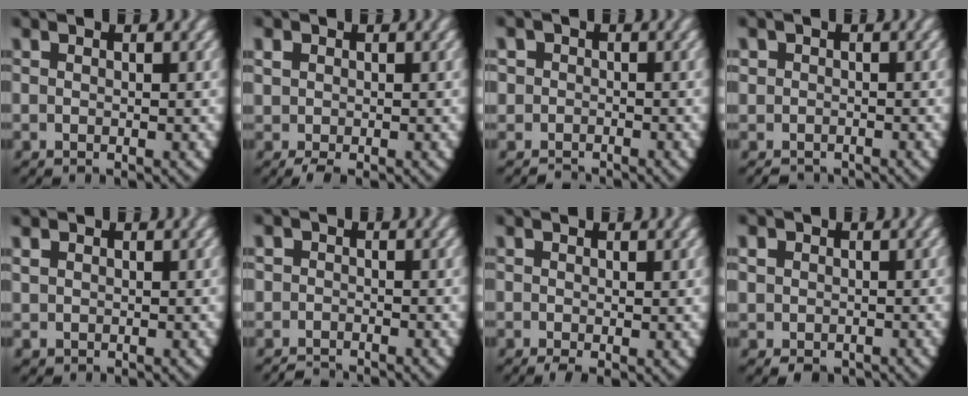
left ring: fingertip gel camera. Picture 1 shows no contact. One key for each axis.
{"total": 1.8, "fx": -0.3, "fy": 1.4, "fz": 1.0, "tx": -0.032, "ty": -0.018, "tz": 0.008}
{"total": 3.2, "fx": -1.3, "fy": 2.9, "fz": 0.3, "tx": -0.012, "ty": -0.007, "tz": -0.028}
{"total": 2.6, "fx": -1.3, "fy": 2.2, "fz": 0.3, "tx": -0.012, "ty": -0.012, "tz": -0.019}
{"total": 1.7, "fx": 0.4, "fy": 1.6, "fz": 0.6, "tx": -0.031, "ty": -0.014, "tz": 0.020}
{"total": 2.2, "fx": -1.8, "fy": 1.3, "fz": -0.3, "tx": 0.007, "ty": -0.008, "tz": -0.035}
{"total": 1.0, "fx": -0.2, "fy": 0.5, "fz": 0.9, "tx": -0.013, "ty": -0.010, "tz": 0.000}
{"total": 3.4, "fx": -0.6, "fy": 3.1, "fz": 1.1, "tx": -0.039, "ty": -0.016, "tz": -0.001}